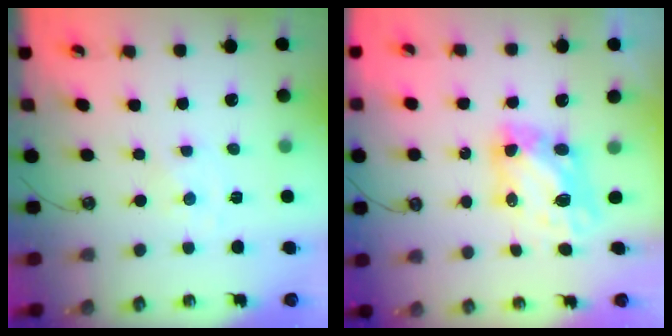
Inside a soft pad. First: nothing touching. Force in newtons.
{"total": 7.4, "press": 7.3, "slide": 0.6}